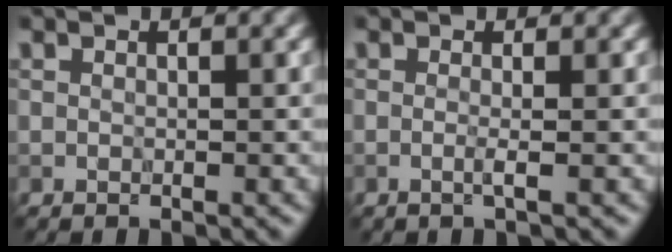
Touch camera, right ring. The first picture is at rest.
{"total": 1.1, "force": [-0.1, 0.3, 1.1], "torque": [-0.015, -0.004, -0.011]}